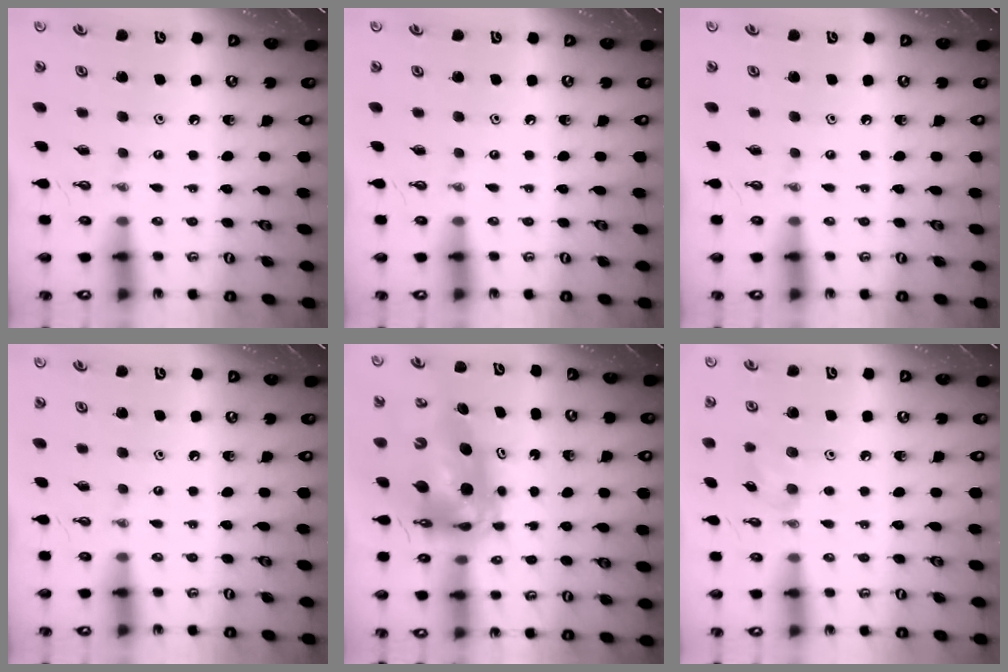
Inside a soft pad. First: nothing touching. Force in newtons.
{"total": 0.0}
{"total": 0.0}
{"total": 0.0}
{"total": 11.1, "press": 11.1, "slide": 0.9}
{"total": 8.2, "press": 7.9, "slide": 2.3}